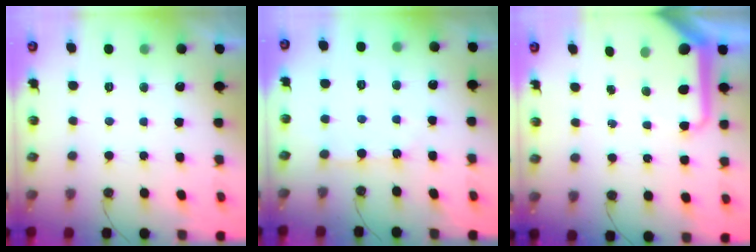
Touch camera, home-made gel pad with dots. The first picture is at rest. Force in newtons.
{"total": 3.4, "press": 3.4, "slide": 0.2}
{"total": 11.9, "press": 11.9, "slide": 1.4}